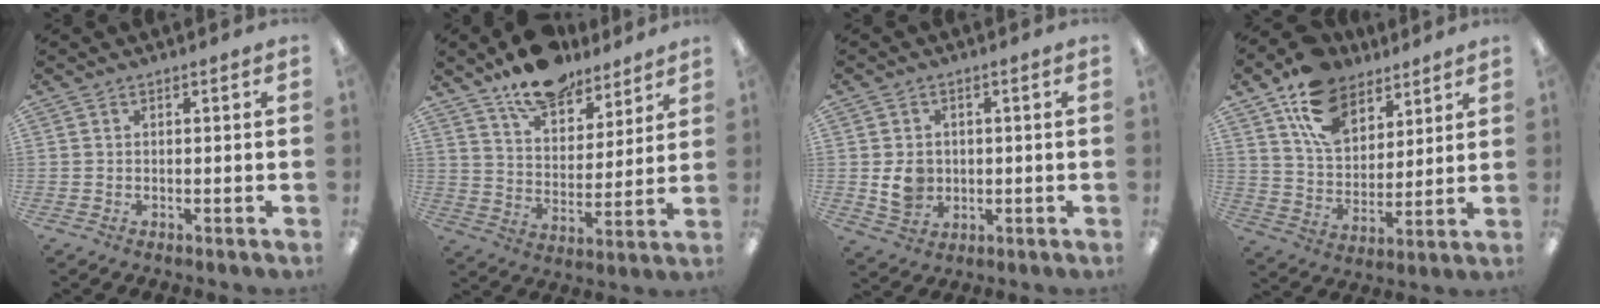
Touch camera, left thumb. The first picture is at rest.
{"total": 13.5, "force": [11.3, 5.8, 4.6], "torque": [-0.076, -0.072, 0.209]}
{"total": 6.2, "force": [0.1, 5.4, 3.1], "torque": [-0.043, 0.002, 0.003]}
{"total": 14.5, "force": [9.4, 9.2, 6.2], "torque": [-0.118, -0.041, 0.180]}